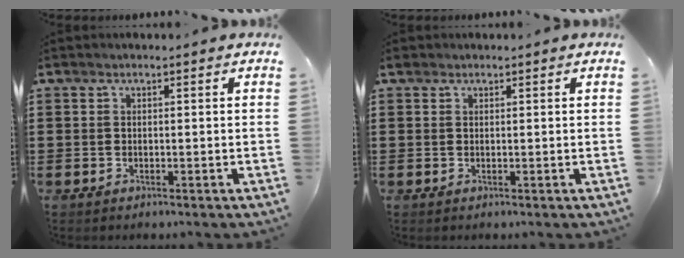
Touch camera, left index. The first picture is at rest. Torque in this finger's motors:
{"motor_torque": [0.22, -0.10, 0.02, 0.02]}